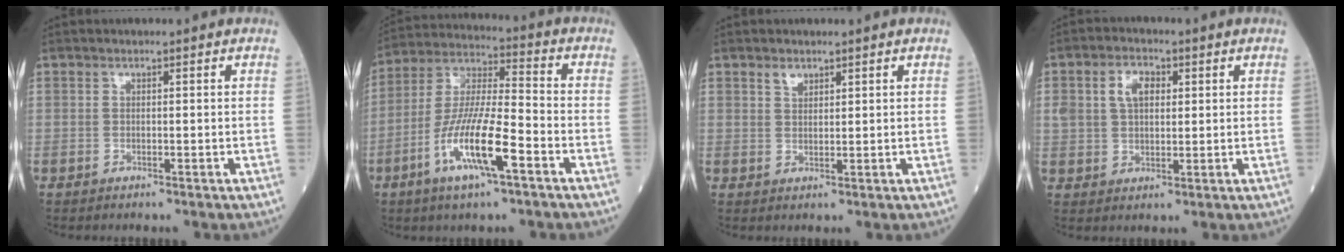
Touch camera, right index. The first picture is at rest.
{"total": 13.4, "force": [-5.7, 1.9, 12.0], "torque": [-0.234, -0.008, -0.108]}
{"total": 1.8, "force": [1.4, 0.9, 0.8], "torque": [-0.013, 0.001, 0.026]}
{"total": 5.8, "force": [1.8, 3.6, 4.1], "torque": [-0.085, 0.017, 0.038]}